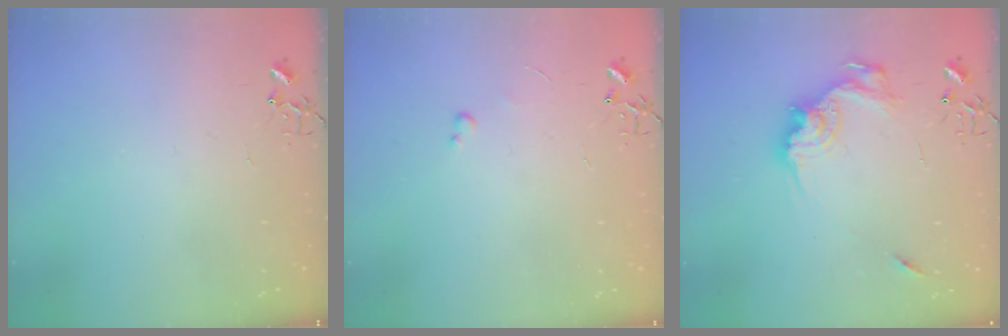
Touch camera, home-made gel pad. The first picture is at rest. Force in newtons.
{"total": 2.4, "press": 2.3, "slide": 0.4}
{"total": 14.8, "press": 14.8, "slide": 0.8}